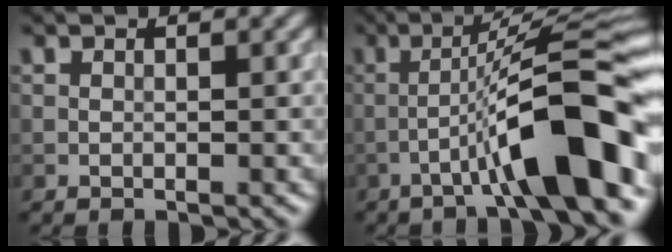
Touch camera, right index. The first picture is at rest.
{"total": 10.9, "force": [-4.5, 1.2, 9.8], "torque": [-0.147, 0.029, -0.070]}